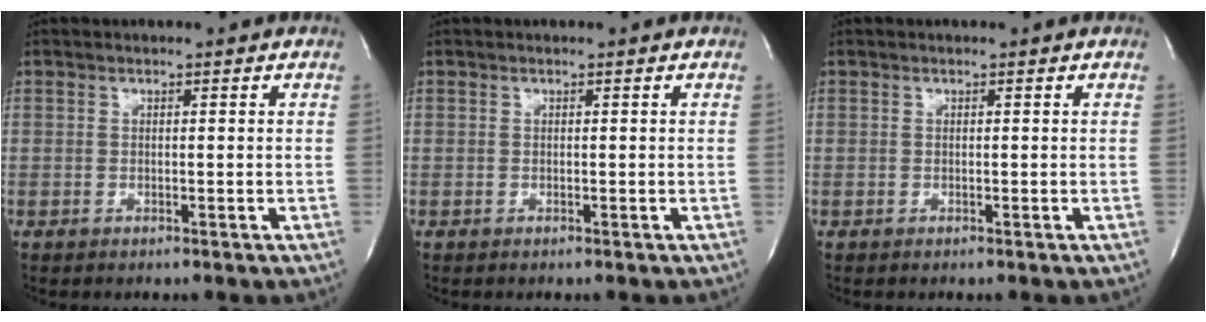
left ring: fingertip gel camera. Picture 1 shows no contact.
{"total": 0.0}
{"total": 0.0}